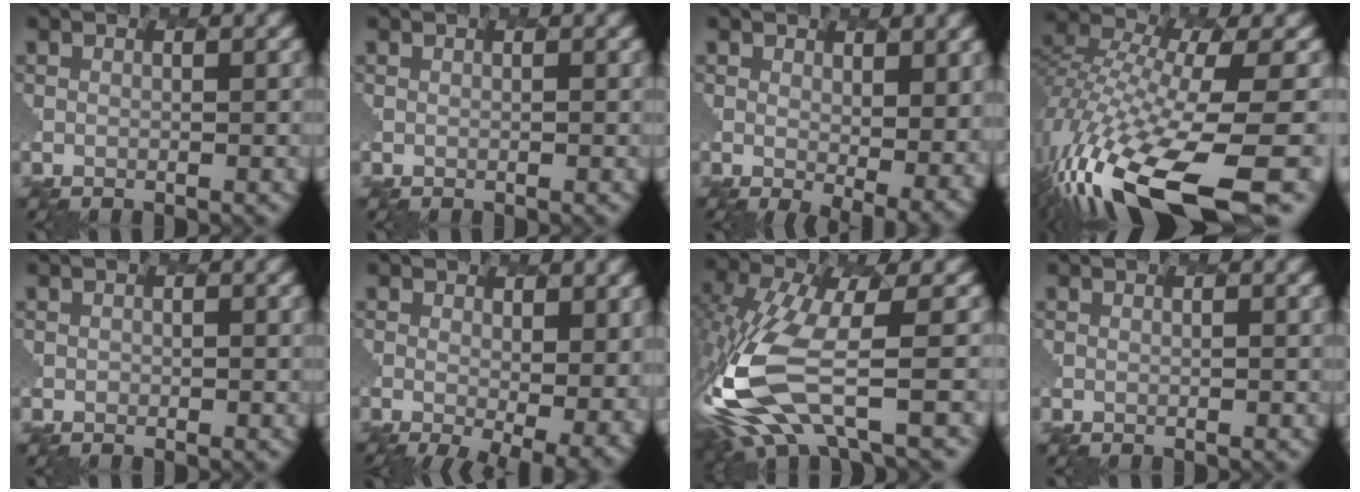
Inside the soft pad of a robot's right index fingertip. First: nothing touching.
{"total": 0.0}
{"total": 4.3, "force": [0.0, 1.7, 4.0], "torque": [-0.067, -0.016, 0.008]}
{"total": 15.1, "force": [-8.1, 4.9, 11.8], "torque": [-0.296, -0.017, -0.132]}
{"total": 0.7, "force": [-0.3, 0.0, -0.6], "torque": [-0.002, 0.002, -0.006]}
{"total": 6.3, "force": [-1.2, 2.4, 5.7], "torque": [-0.068, -0.015, -0.004]}
{"total": 10.8, "force": [-3.5, 3.9, 9.4], "torque": [-0.246, -0.018, -0.062]}
{"total": 0.0}